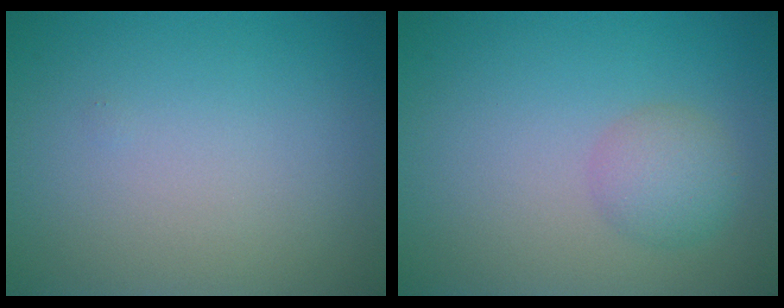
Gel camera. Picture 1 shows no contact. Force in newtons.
{"total": 2.5, "press": 2.5, "slide": 0.1}